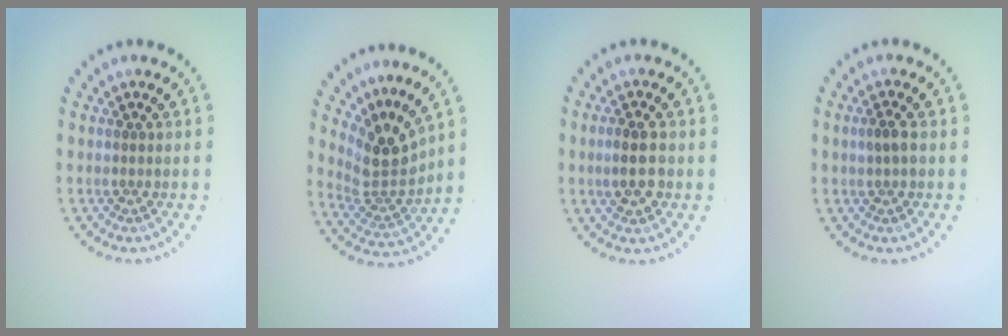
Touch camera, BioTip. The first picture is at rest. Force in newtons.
{"total": 3.8, "press": 2.7, "slide": 2.8}
{"total": 2.9, "press": 2.9, "slide": 0.3}
{"total": 1.3, "press": 1.3, "slide": 0.3}